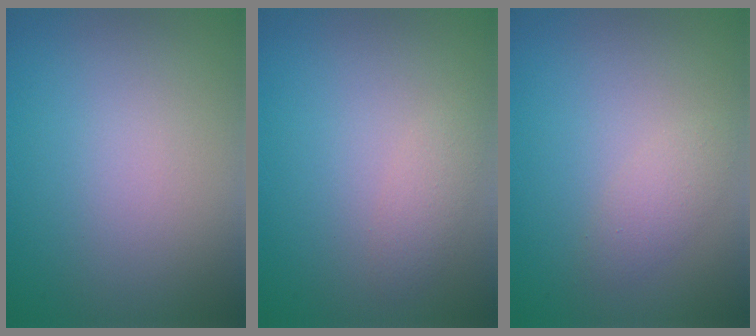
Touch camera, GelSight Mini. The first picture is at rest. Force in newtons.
{"total": 1.4, "press": 1.4, "slide": 0.1}
{"total": 1.5, "press": 1.5, "slide": 0.0}